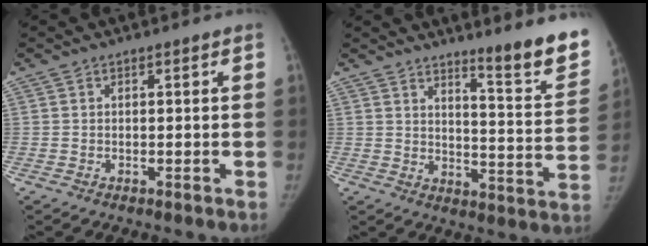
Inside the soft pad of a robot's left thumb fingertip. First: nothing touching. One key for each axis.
{"total": 14.0, "fx": 10.4, "fy": 1.5, "fz": 9.2, "tx": -0.095, "ty": -0.092, "tz": 0.144}